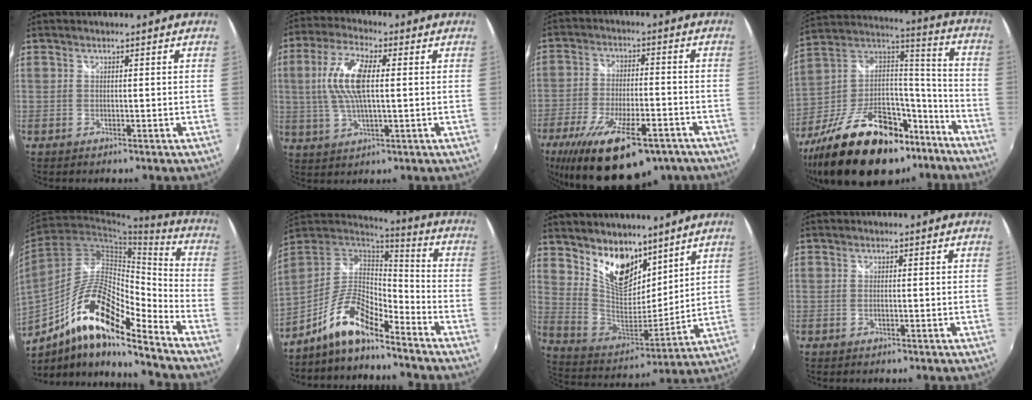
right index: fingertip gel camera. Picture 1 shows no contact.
{"total": 11.1, "force": [1.3, 3.9, 10.3], "torque": [-0.212, 0.009, 0.025]}
{"total": 22.1, "force": [-14.6, 8.2, 14.5], "torque": [-0.276, -0.046, -0.221]}
{"total": 31.9, "force": [-21.0, 15.4, 18.5], "torque": [-0.339, 0.019, -0.319]}
{"total": 17.9, "force": [-10.9, 4.5, 13.5], "torque": [-0.240, 0.006, -0.209]}
{"total": 12.2, "force": [-9.1, 3.0, 7.6], "torque": [-0.160, 0.009, -0.176]}
{"total": 14.7, "force": [10.0, 7.7, 7.6], "torque": [-0.147, -0.002, 0.192]}
{"total": 0.6, "force": [-0.1, 0.2, 0.5], "torque": [-0.013, -0.001, -0.004]}